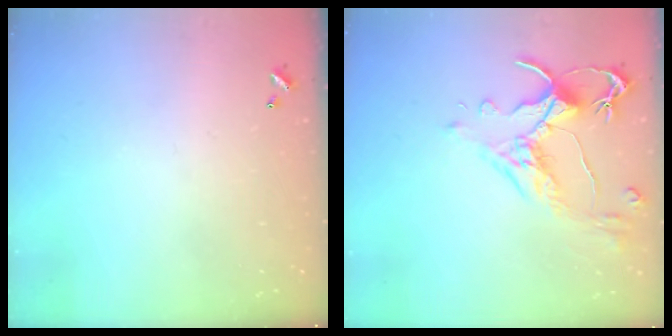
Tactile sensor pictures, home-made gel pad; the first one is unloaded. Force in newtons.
{"total": 2.6, "press": 2.2, "slide": 1.3}